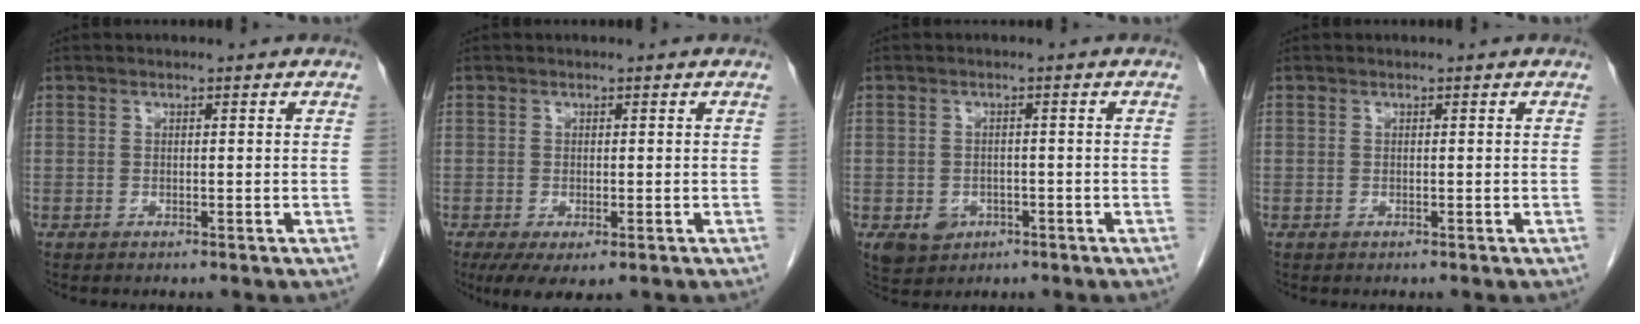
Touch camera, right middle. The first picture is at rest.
{"total": 4.9, "force": [-2.7, 1.9, 3.6], "torque": [-0.055, -0.013, -0.038]}
{"total": 4.3, "force": [-1.9, 3.6, 1.6], "torque": [-0.028, 0.000, -0.021]}
{"total": 0.0}